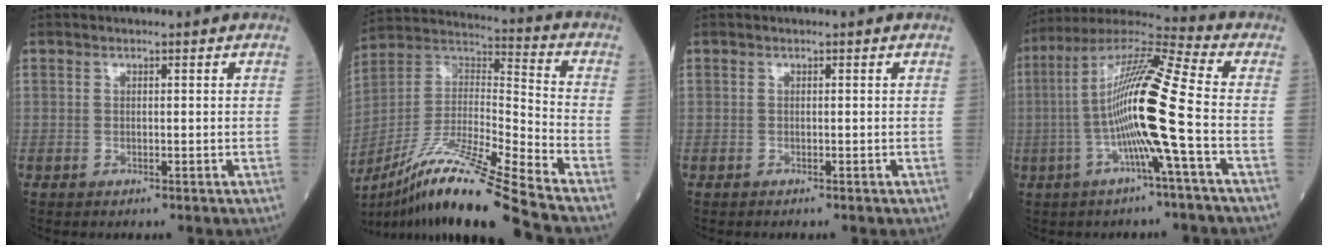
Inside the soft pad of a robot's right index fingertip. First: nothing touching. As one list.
[{"total": 20.9, "force": [-16.1, -1.0, 13.2], "torque": [-0.281, -0.022, -0.297]}, {"total": 0.0}, {"total": 15.2, "force": [-2.5, -0.9, 14.9], "torque": [-0.285, 0.014, -0.058]}]